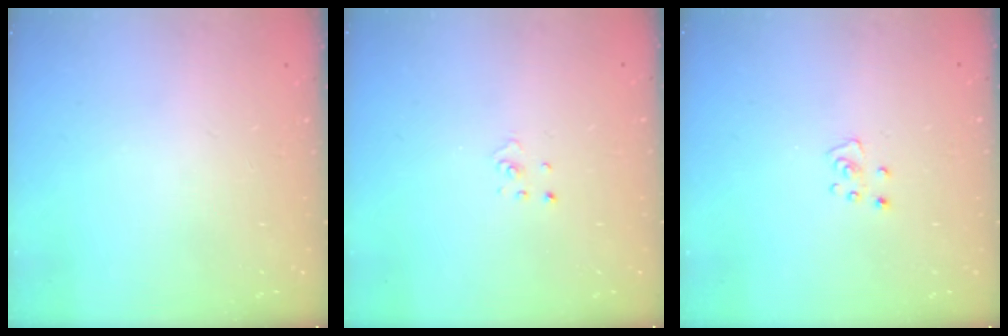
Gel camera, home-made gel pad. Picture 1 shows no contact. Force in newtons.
{"total": 0.9, "press": 0.9, "slide": 0.1}
{"total": 3.7, "press": 3.7, "slide": 0.3}